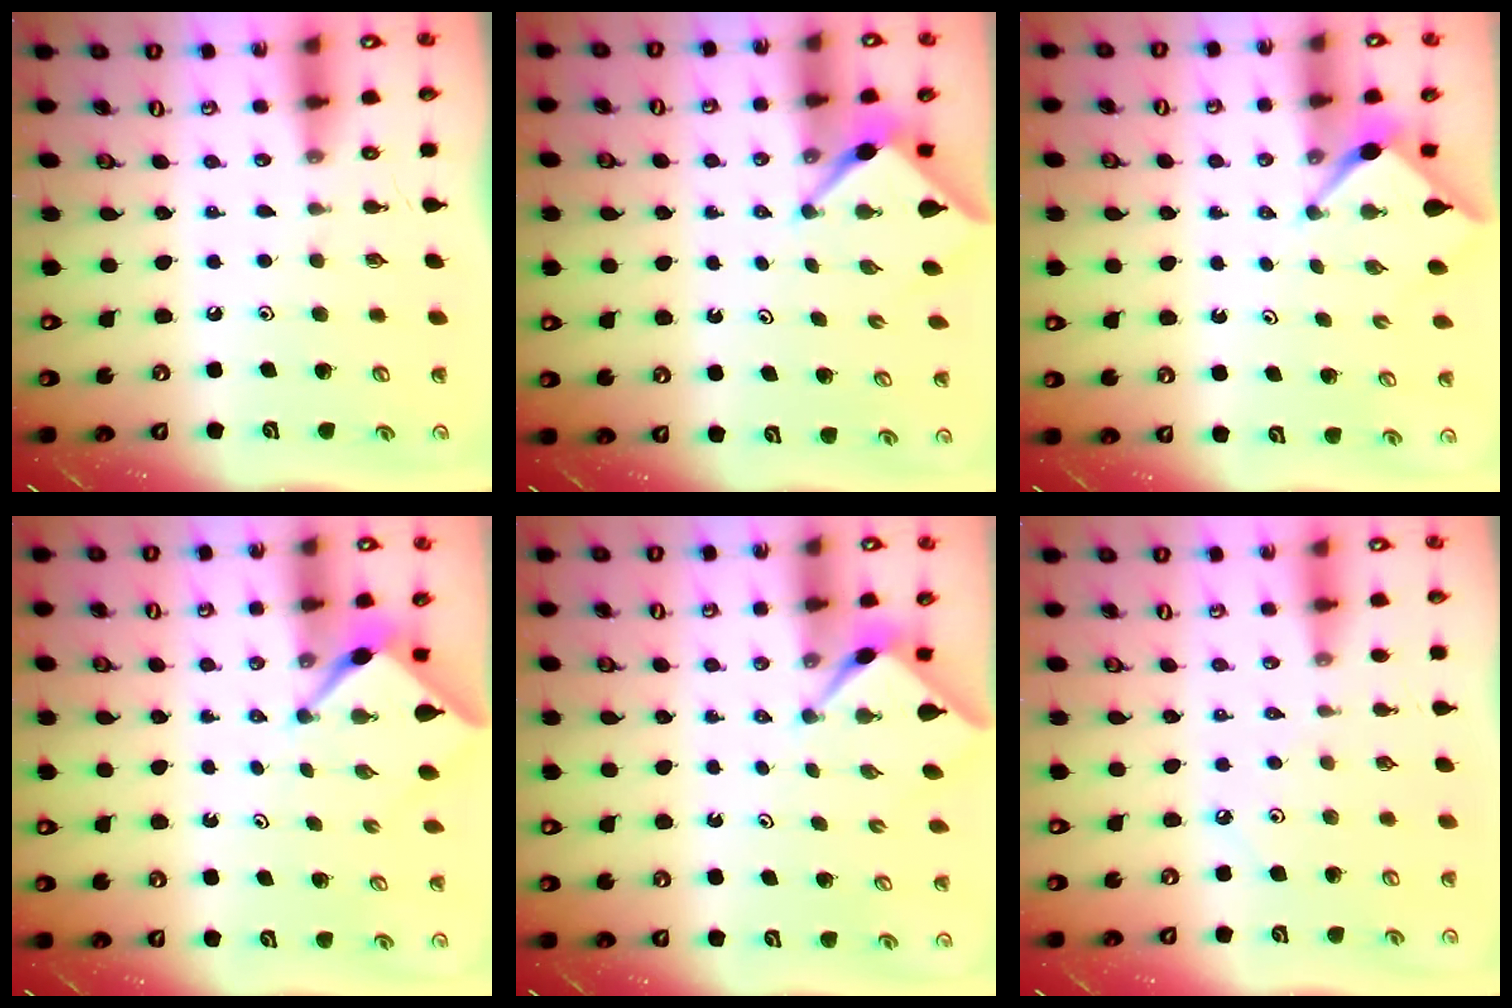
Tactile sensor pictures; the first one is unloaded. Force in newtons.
{"total": 3.8, "press": 3.8, "slide": 0.2}
{"total": 2.5, "press": 2.5, "slide": 0.3}
{"total": 2.2, "press": 2.2, "slide": 0.3}
{"total": 2.3, "press": 2.3, "slide": 0.1}
{"total": 2.2, "press": 2.1, "slide": 0.4}